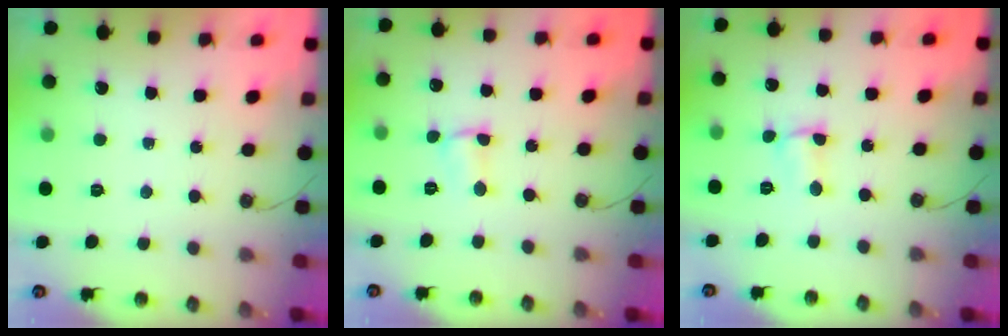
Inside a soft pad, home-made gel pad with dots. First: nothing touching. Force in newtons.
{"total": 4.0, "press": 2.2, "slide": 3.3}
{"total": 1.2, "press": 1.1, "slide": 0.4}